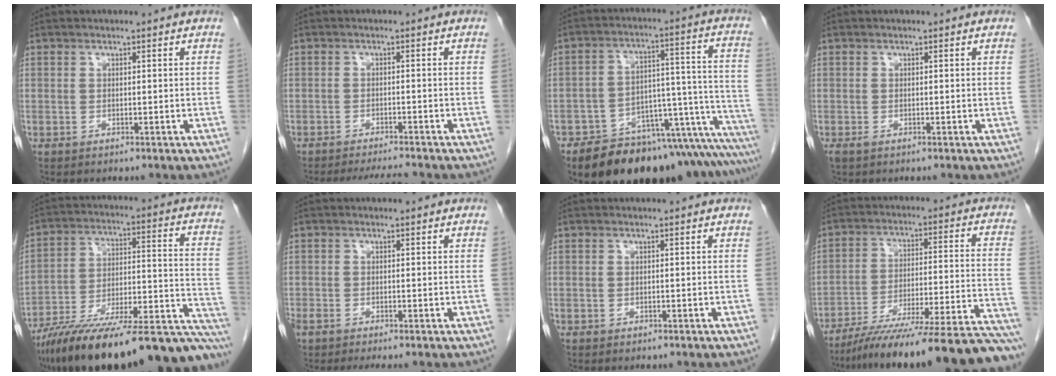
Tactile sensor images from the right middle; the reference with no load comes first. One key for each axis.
{"total": 5.0, "fx": -4.7, "fy": 0.1, "fz": 1.7, "tx": -0.025, "ty": -0.012, "tz": -0.072}
{"total": 24.0, "fx": -21.2, "fy": 5.2, "fz": 10.2, "tx": -0.053, "ty": 0.034, "tz": -0.285}
{"total": 0.8, "fx": -0.4, "fy": 0.4, "fz": 0.5, "tx": -0.013, "ty": -0.001, "tz": -0.004}
{"total": 33.0, "fx": -26.1, "fy": 6.1, "fz": 19.3, "tx": -0.221, "ty": -0.007, "tz": -0.380}
{"total": 4.7, "fx": -3.9, "fy": 1.1, "fz": 2.4, "tx": -0.039, "ty": -0.009, "tz": -0.061}
{"total": 0.7, "fx": -0.6, "fy": 0.3, "fz": 0.3, "tx": -0.014, "ty": -0.003, "tz": -0.008}
{"total": 29.6, "fx": -26.5, "fy": 0.6, "fz": 13.1, "tx": -0.107, "ty": -0.018, "tz": -0.372}